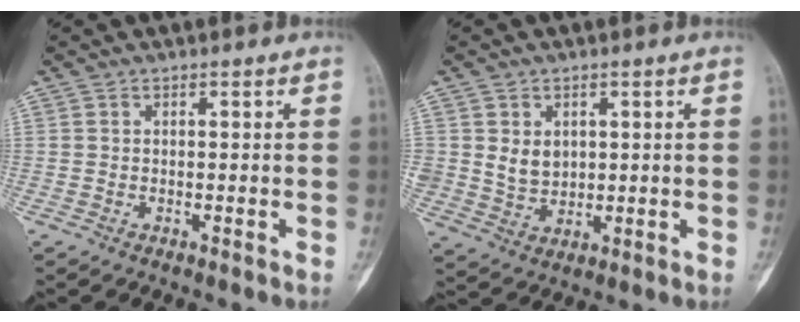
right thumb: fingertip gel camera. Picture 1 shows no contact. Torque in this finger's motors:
{"motor_torque": [-0.23, 0.37, 0.58, 0.10, 0.24]}